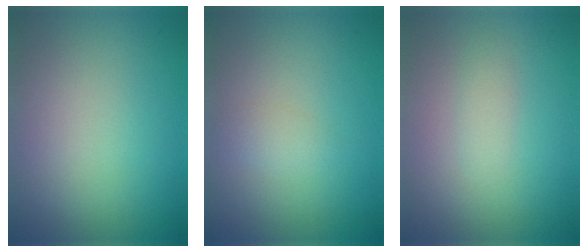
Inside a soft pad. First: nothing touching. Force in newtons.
{"total": 1.1, "press": 1.1, "slide": 0.0}
{"total": 1.1, "press": 1.1, "slide": 0.1}